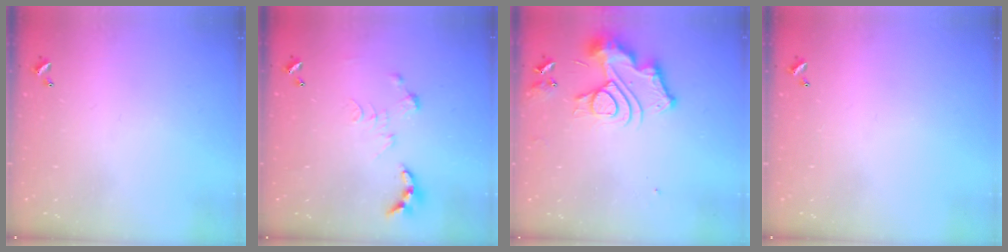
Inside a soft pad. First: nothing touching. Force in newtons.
{"total": 0.0}
{"total": 13.0, "press": 12.9, "slide": 1.3}
{"total": 0.0}